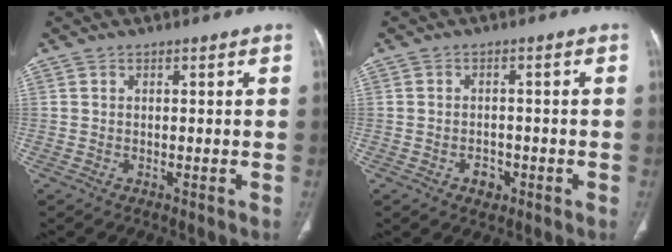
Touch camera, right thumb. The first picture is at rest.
{"total": 2.8, "force": [-1.3, 2.1, 1.3], "torque": [-0.009, 0.007, -0.014]}